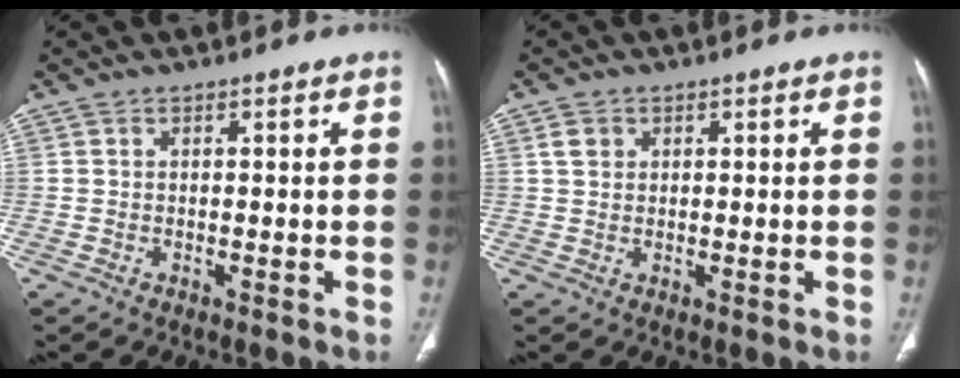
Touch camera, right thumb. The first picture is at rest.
{"total": 2.4, "force": [1.0, 1.8, 1.1], "torque": [-0.012, -0.002, 0.021]}